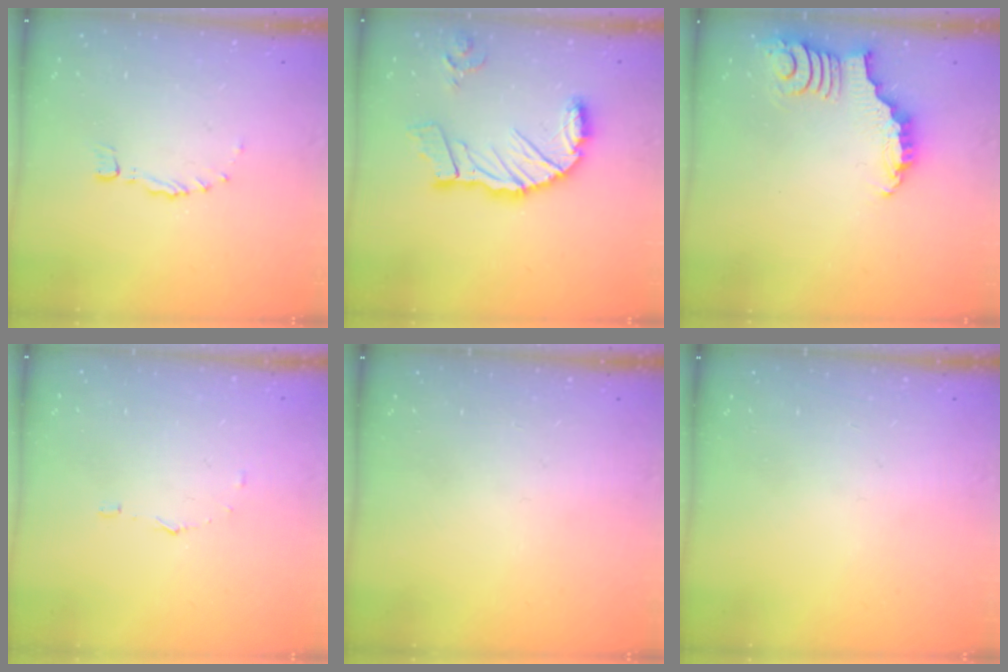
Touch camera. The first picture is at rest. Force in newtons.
{"total": 16.2, "press": 16.0, "slide": 2.6}
{"total": 2.2, "press": 2.2, "slide": 0.3}
{"total": 3.4, "press": 3.4, "slide": 0.3}
{"total": 0.0}
{"total": 0.0}